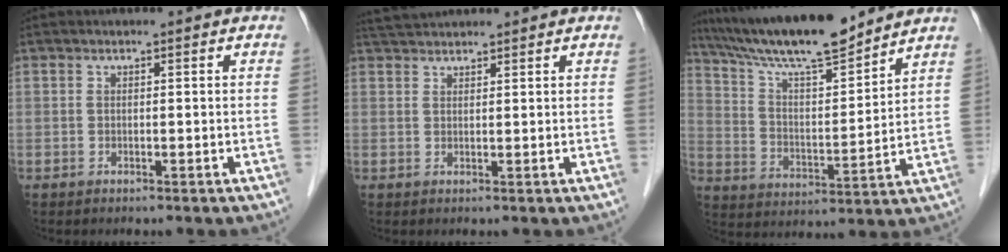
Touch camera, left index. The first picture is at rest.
{"total": 3.8, "force": [3.7, 0.4, 1.0], "torque": [-0.021, 0.032, 0.070]}
{"total": 15.9, "force": [14.0, 1.5, 7.6], "torque": [-0.138, 0.008, 0.245]}